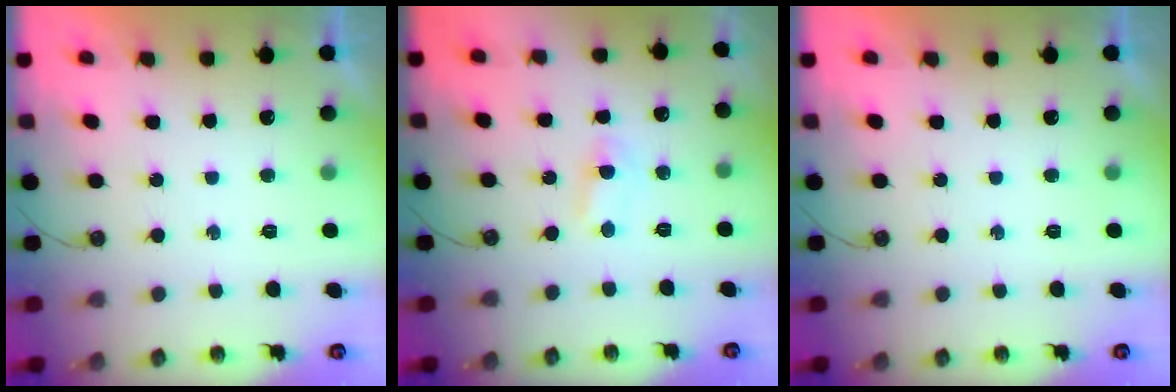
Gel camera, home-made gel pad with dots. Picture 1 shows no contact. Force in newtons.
{"total": 2.1, "press": 2.1, "slide": 0.3}
{"total": 0.0}